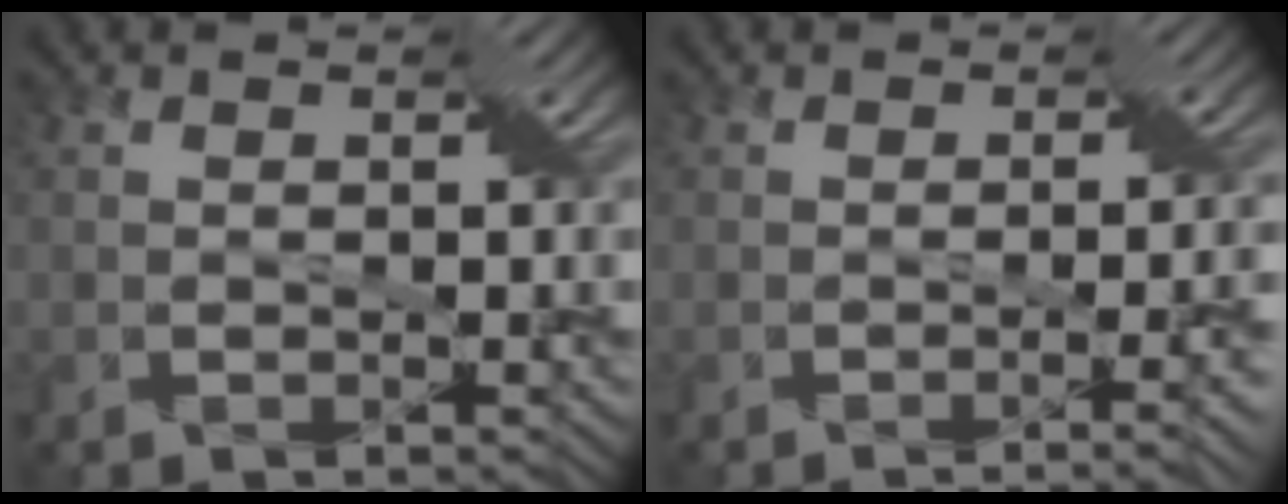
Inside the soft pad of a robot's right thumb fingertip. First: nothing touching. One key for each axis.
{"total": 3.3, "fx": -1.5, "fy": -0.4, "fz": 2.9, "tx": -0.036, "ty": -0.003, "tz": -0.018}